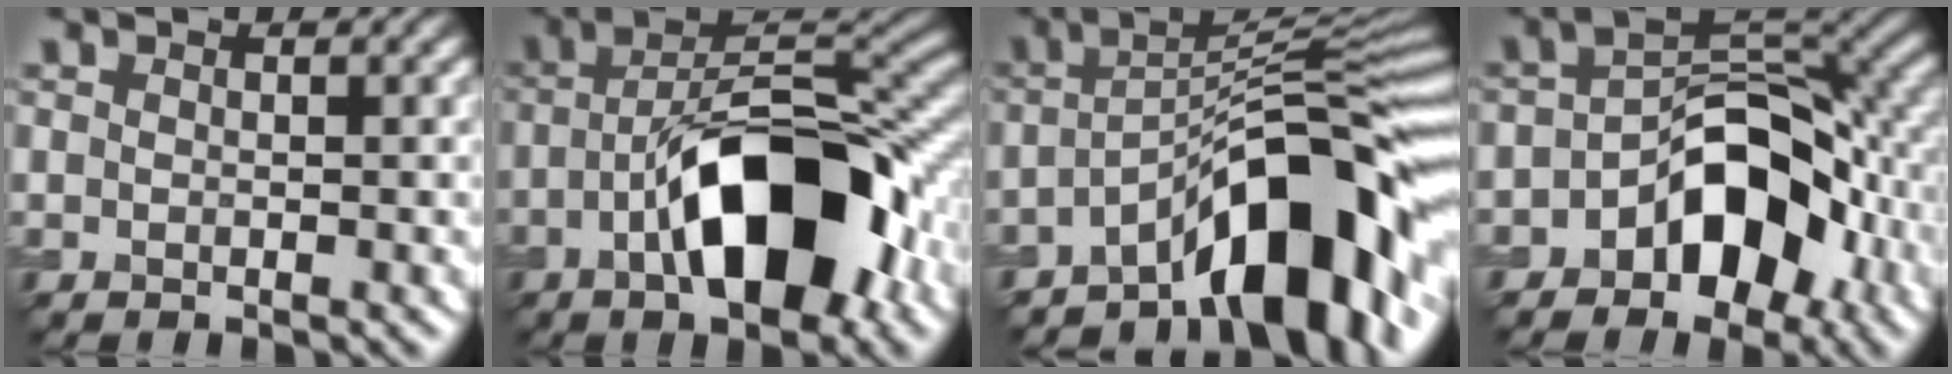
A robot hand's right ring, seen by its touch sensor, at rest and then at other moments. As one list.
[{"total": 11.1, "force": [-4.1, 4.6, 9.2], "torque": [-0.152, 0.016, -0.064]}, {"total": 11.0, "force": [-6.0, 3.4, 8.6], "torque": [-0.103, 0.026, -0.101]}, {"total": 8.6, "force": [-3.7, 5.1, 5.8], "torque": [-0.077, 0.020, -0.065]}]